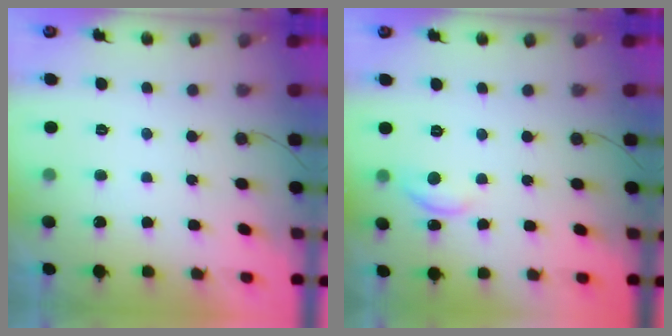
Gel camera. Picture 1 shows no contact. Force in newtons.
{"total": 8.6, "press": 8.5, "slide": 0.8}